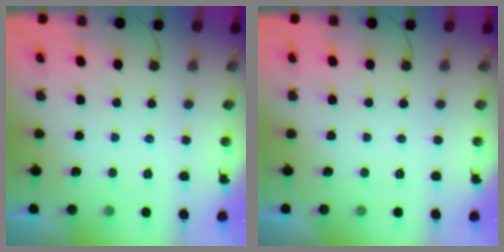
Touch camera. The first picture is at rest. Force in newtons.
{"total": 0.0}